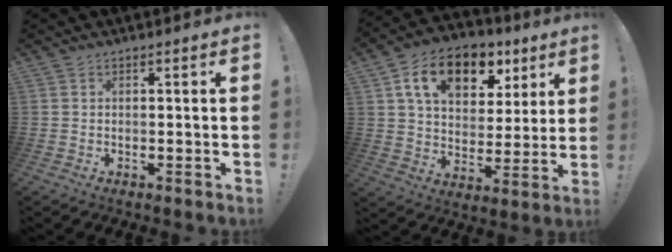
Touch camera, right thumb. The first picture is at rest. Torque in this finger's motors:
{"motor_torque": [1.30, 3.47, 0.45, 0.01, 0.09]}